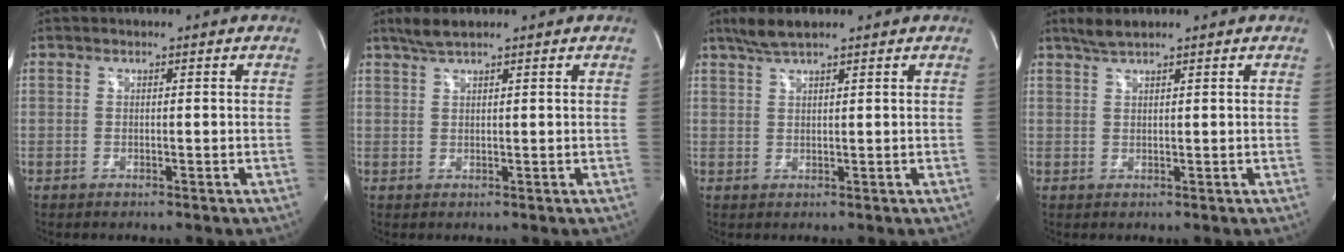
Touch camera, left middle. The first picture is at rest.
{"total": 2.8, "force": [2.3, 0.2, 1.6], "torque": [-0.039, 0.008, 0.048]}
{"total": 3.9, "force": [3.1, 0.4, 2.3], "torque": [-0.055, 0.012, 0.063]}
{"total": 2.4, "force": [2.1, 0.0, 1.2], "torque": [-0.030, 0.008, 0.043]}